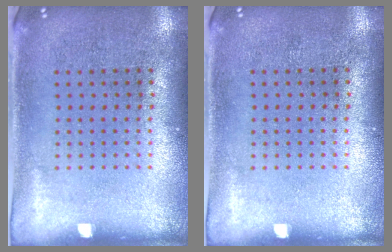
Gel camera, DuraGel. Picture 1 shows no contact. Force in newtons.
{"total": 0.0}